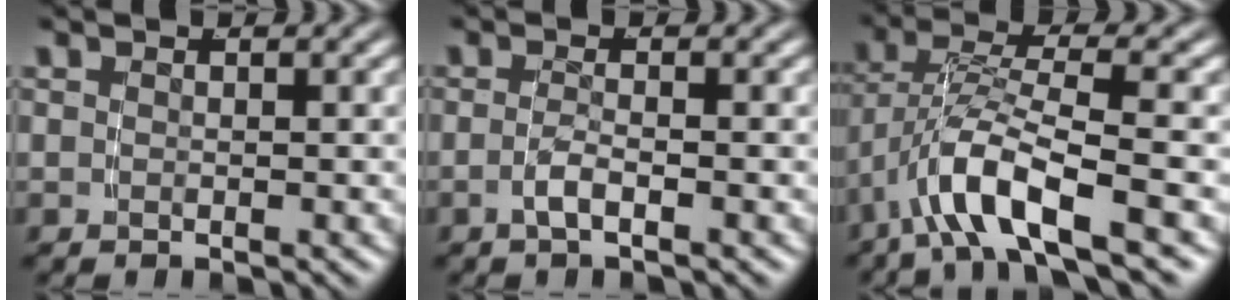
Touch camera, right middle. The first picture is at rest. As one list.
[{"total": 1.7, "force": [-1.2, -0.5, 1.1], "torque": [-0.022, -0.004, -0.020]}, {"total": 5.5, "force": [-1.7, 2.0, 4.9], "torque": [-0.110, -0.017, -0.017]}]